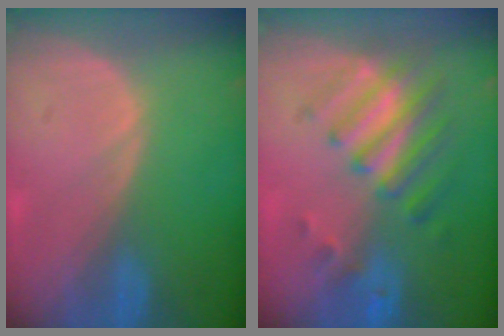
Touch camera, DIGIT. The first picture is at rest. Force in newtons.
{"total": 8.0, "press": 7.2, "slide": 3.6}